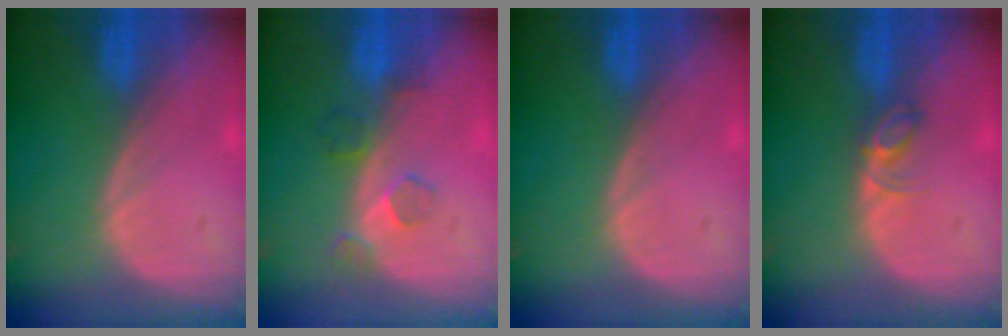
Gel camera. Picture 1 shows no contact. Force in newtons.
{"total": 4.0, "press": 3.6, "slide": 1.8}
{"total": 0.0}
{"total": 2.5, "press": 2.5, "slide": 0.4}